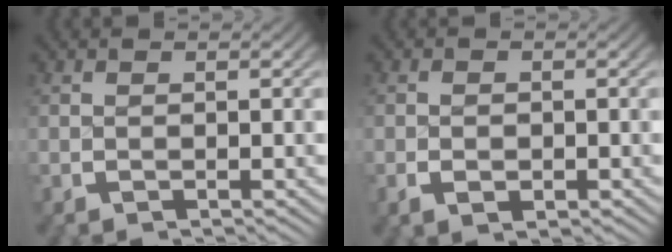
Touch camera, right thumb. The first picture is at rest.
{"total": 1.5, "force": [-0.5, 1.2, 0.9], "torque": [-0.017, -0.008, -0.006]}